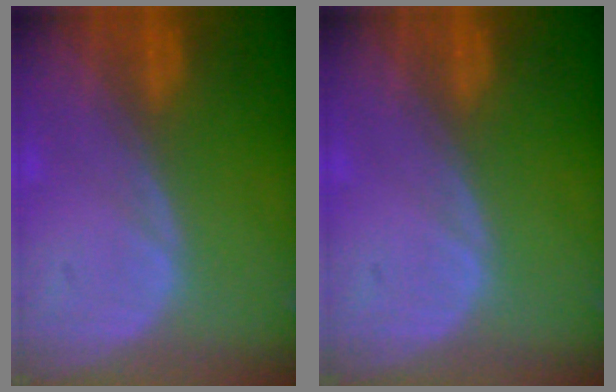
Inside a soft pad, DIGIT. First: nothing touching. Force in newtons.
{"total": 0.0}